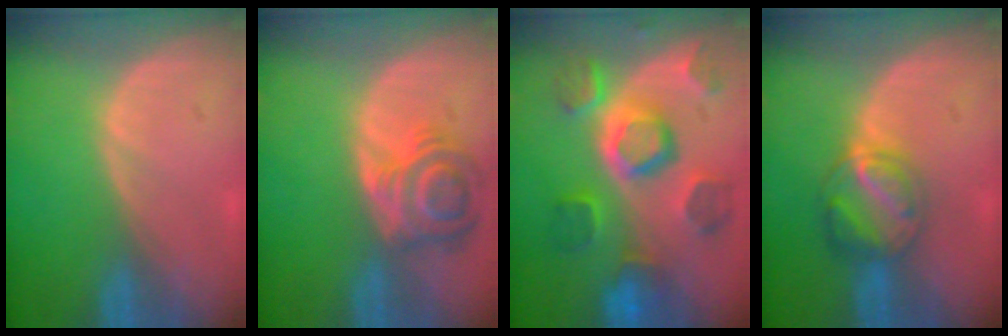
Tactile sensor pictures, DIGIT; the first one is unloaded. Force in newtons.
{"total": 6.1, "press": 6.1, "slide": 0.3}
{"total": 11.3, "press": 10.0, "slide": 5.2}
{"total": 5.7, "press": 5.5, "slide": 1.6}